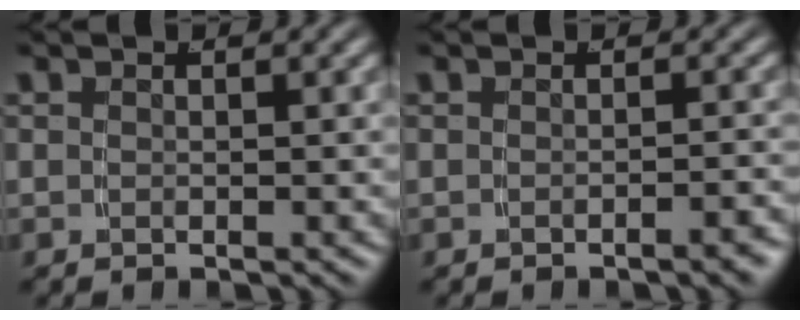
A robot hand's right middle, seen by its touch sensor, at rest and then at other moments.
{"total": 1.2, "force": [-1.1, -0.2, 0.6], "torque": [-0.006, 0.010, -0.022]}